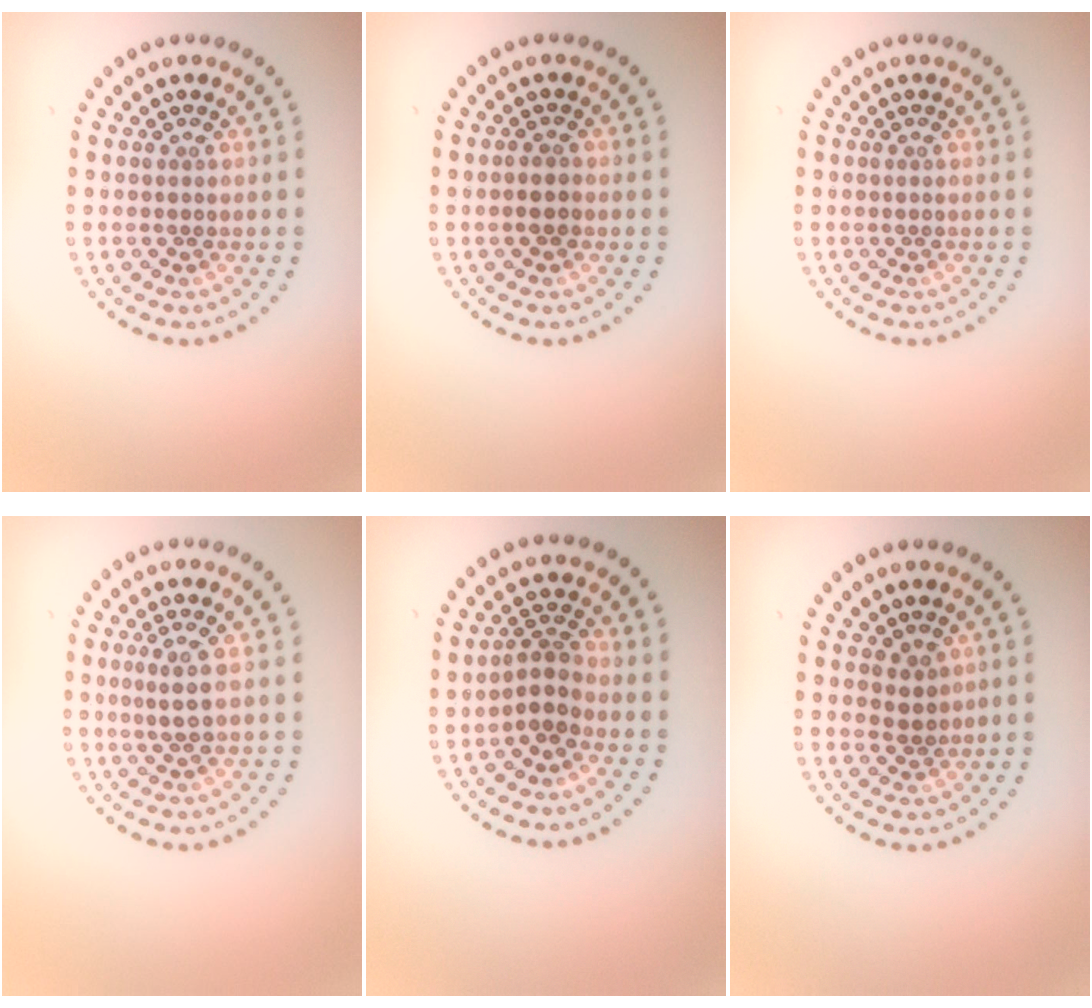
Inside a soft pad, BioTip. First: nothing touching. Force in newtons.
{"total": 1.5, "press": 1.4, "slide": 0.4}
{"total": 0.0}
{"total": 1.6, "press": 1.3, "slide": 0.9}
{"total": 2.5, "press": 2.0, "slide": 1.5}
{"total": 1.7, "press": 1.3, "slide": 1.1}